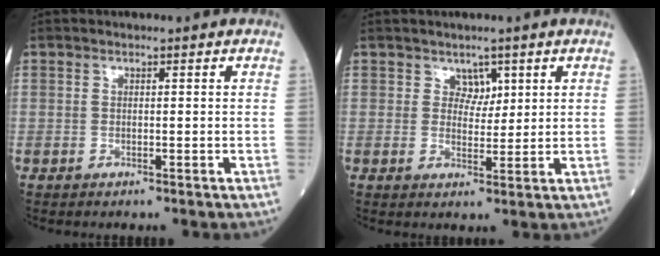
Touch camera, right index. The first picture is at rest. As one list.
[{"total": 2.5, "force": [1.6, 1.6, 1.1], "torque": [-0.010, -0.002, 0.026]}]